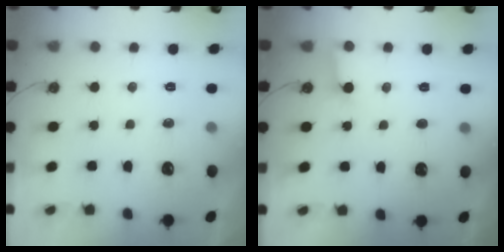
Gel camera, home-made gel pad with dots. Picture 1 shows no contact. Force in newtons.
{"total": 4.6, "press": 4.6, "slide": 0.4}